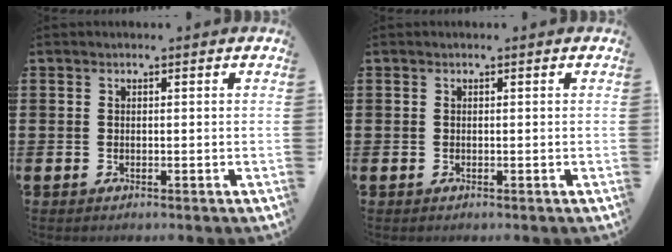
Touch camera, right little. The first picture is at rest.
{"total": 0.0}